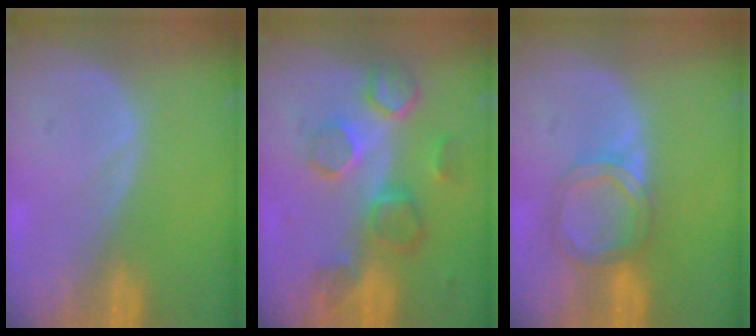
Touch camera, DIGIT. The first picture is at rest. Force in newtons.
{"total": 8.4, "press": 7.6, "slide": 3.6}
{"total": 4.5, "press": 4.5, "slide": 0.4}